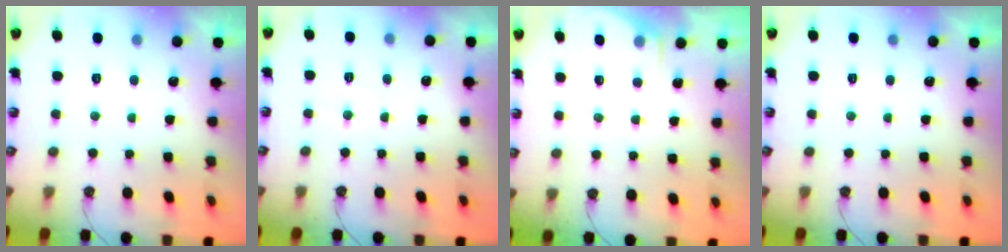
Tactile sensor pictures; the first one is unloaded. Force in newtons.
{"total": 4.3, "press": 4.2, "slide": 0.9}
{"total": 3.8, "press": 3.7, "slide": 0.6}
{"total": 0.0}